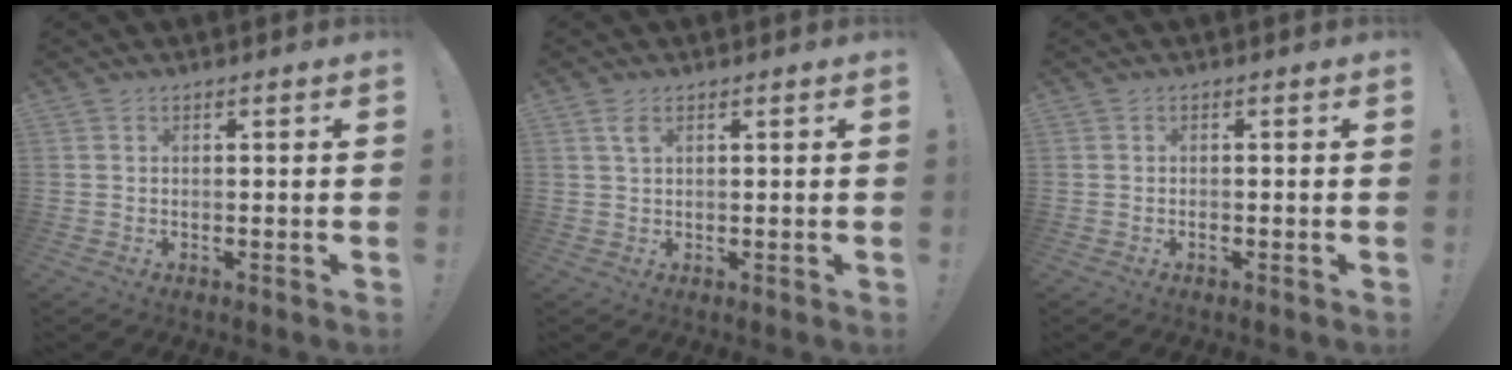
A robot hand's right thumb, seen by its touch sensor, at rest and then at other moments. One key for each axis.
{"total": 2.5, "fx": 1.7, "fy": 0.4, "fz": 1.8, "tx": -0.031, "ty": -0.005, "tz": 0.030}
{"total": 0.6, "fx": -0.5, "fy": 0.2, "fz": 0.3, "tx": -0.011, "ty": -0.002, "tz": -0.008}